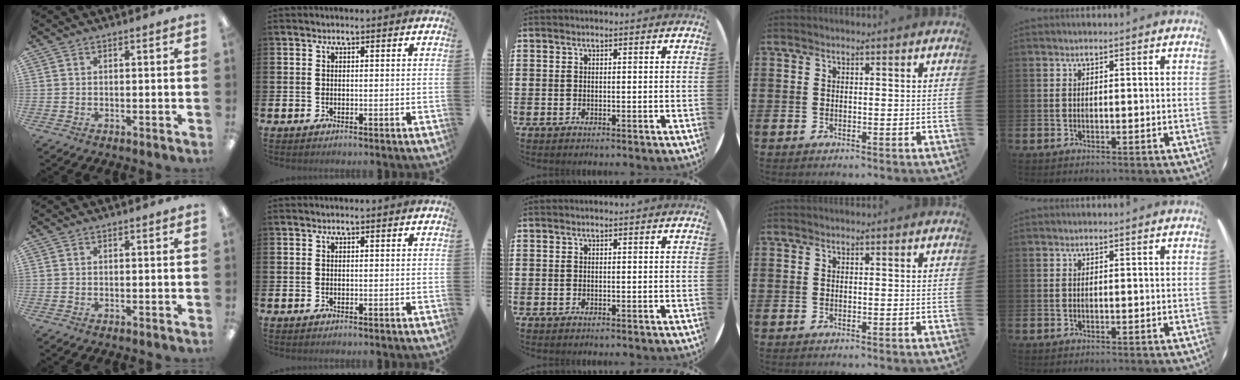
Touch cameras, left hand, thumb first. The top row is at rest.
{}